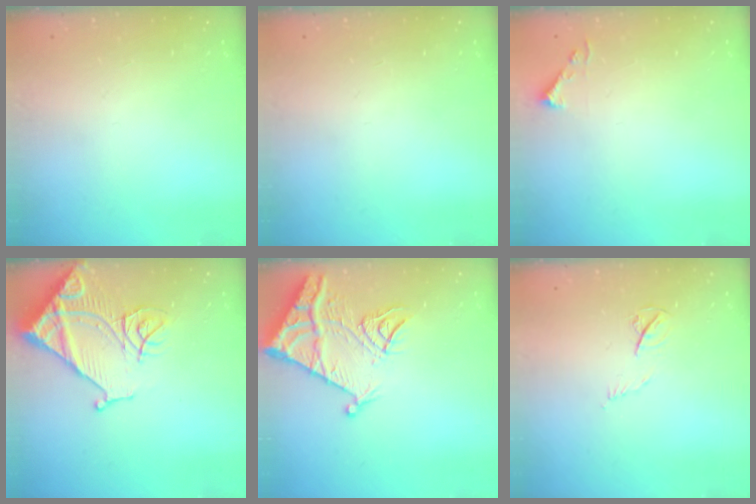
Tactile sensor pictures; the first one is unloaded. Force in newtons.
{"total": 0.0}
{"total": 3.7, "press": 3.7, "slide": 0.4}
{"total": 16.3, "press": 16.2, "slide": 1.9}
{"total": 12.8, "press": 12.7, "slide": 1.2}
{"total": 4.8, "press": 4.8, "slide": 0.6}